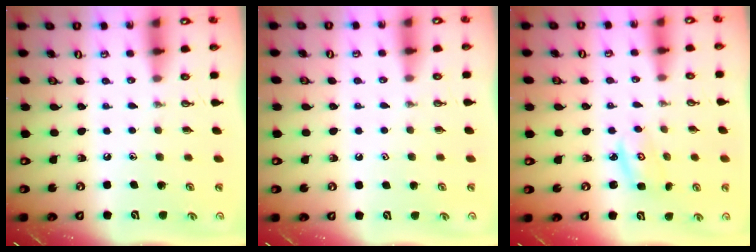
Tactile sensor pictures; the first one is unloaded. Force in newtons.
{"total": 0.8, "press": 0.2, "slide": 0.7}
{"total": 2.9, "press": 2.9, "slide": 0.4}